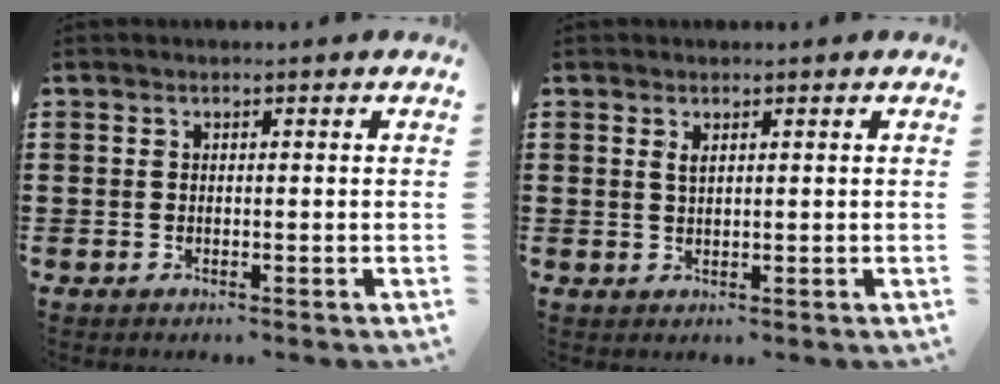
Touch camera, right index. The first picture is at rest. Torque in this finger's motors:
{"motor_torque": [0.05, -0.05, 0.01, 0.05]}